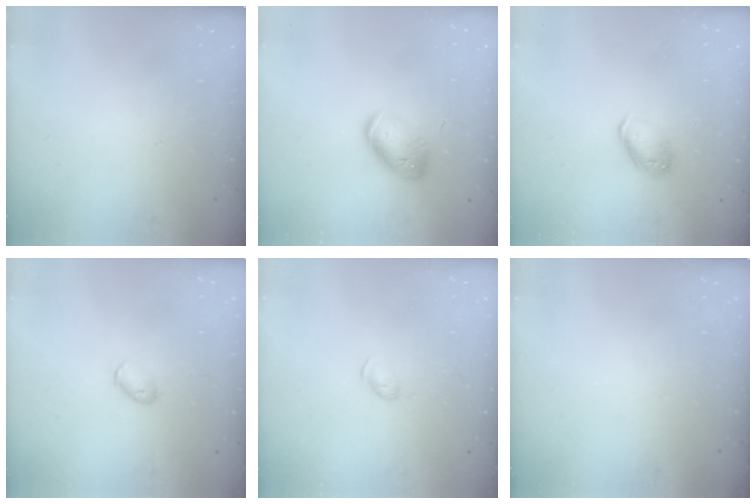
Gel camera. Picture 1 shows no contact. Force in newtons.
{"total": 12.4, "press": 12.3, "slide": 1.1}
{"total": 9.3, "press": 9.1, "slide": 1.6}
{"total": 4.6, "press": 4.5, "slide": 1.1}
{"total": 4.4, "press": 4.3, "slide": 0.8}
{"total": 0.0}